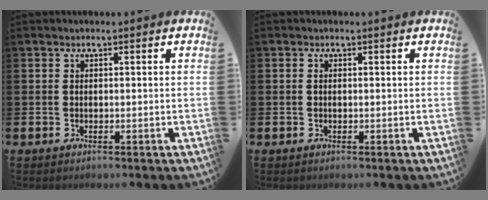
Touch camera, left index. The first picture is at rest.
{"total": 0.0}